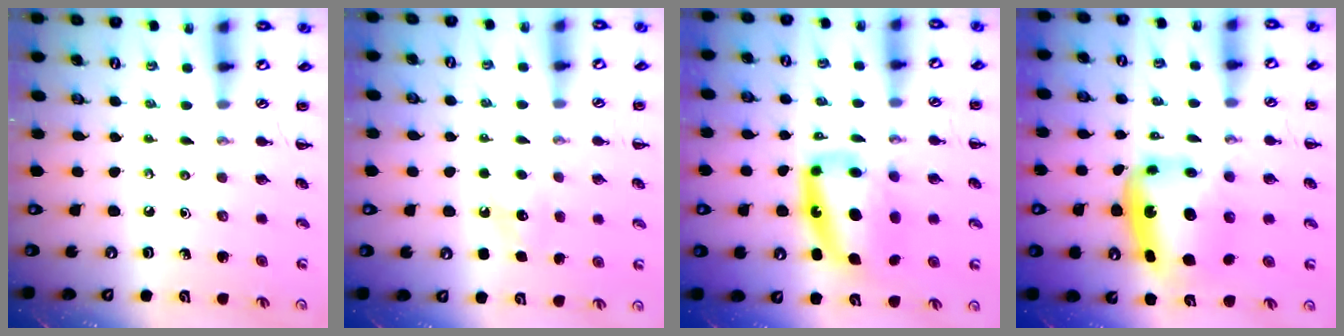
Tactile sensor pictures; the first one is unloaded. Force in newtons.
{"total": 7.3, "press": 7.1, "slide": 1.7}
{"total": 12.2, "press": 11.8, "slide": 3.1}
{"total": 7.0, "press": 6.7, "slide": 2.2}